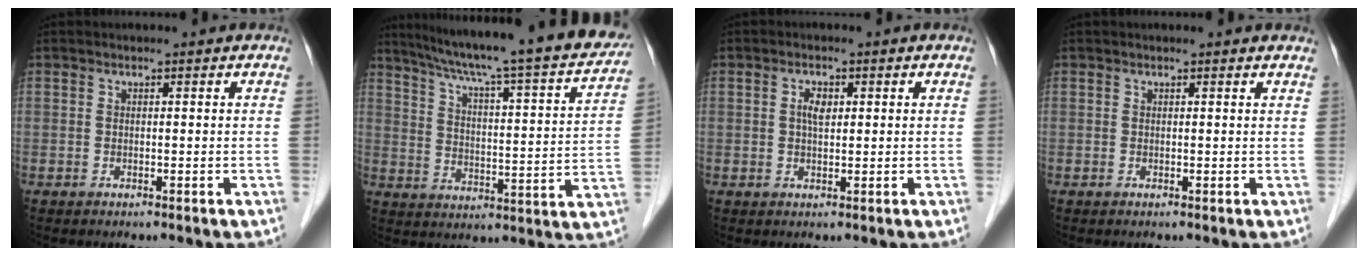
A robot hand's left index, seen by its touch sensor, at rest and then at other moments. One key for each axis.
{"total": 26.4, "fx": 22.7, "fy": 1.8, "fz": 13.3, "tx": -0.208, "ty": -0.031, "tz": 0.298}
{"total": 2.2, "fx": 0.6, "fy": 1.0, "fz": 1.8, "tx": -0.038, "ty": 0.005, "tz": 0.011}
{"total": 2.0, "fx": 1.9, "fy": 0.2, "fz": 0.5, "tx": -0.013, "ty": 0.001, "tz": 0.011}